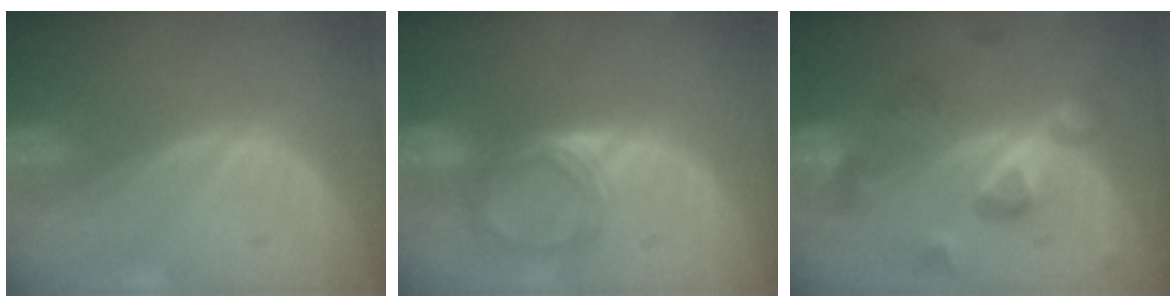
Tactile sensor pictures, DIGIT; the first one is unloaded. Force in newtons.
{"total": 5.1, "press": 4.5, "slide": 2.3}
{"total": 7.9, "press": 7.8, "slide": 1.1}